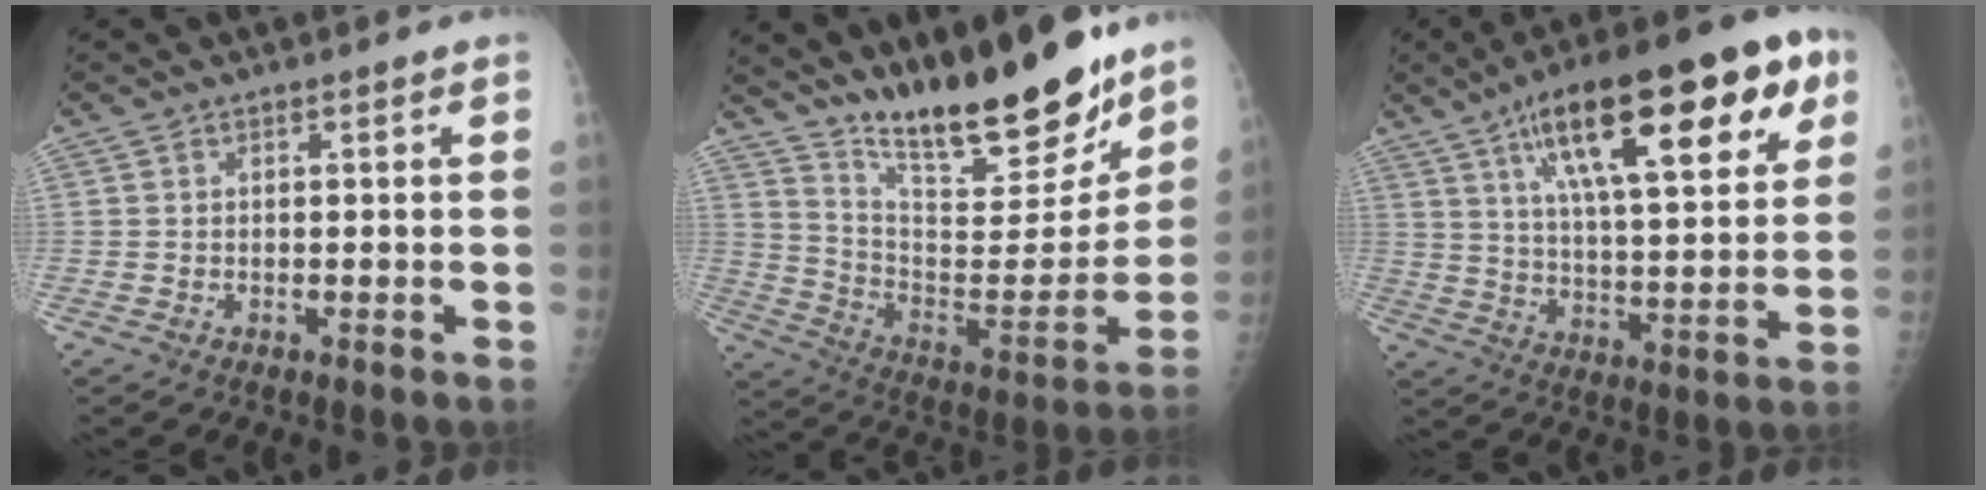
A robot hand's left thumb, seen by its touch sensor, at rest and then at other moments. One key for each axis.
{"total": 24.2, "fx": 19.2, "fy": 6.4, "fz": 13.3, "tx": -0.169, "ty": -0.105, "tz": 0.311}
{"total": 27.6, "fx": 12.9, "fy": 9.0, "fz": 22.7, "tx": -0.324, "ty": -0.007, "tz": 0.203}